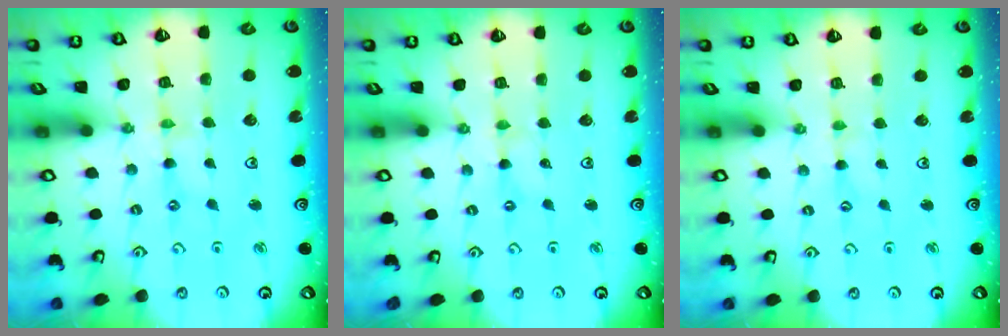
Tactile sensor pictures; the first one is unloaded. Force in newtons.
{"total": 0.0}
{"total": 0.0}